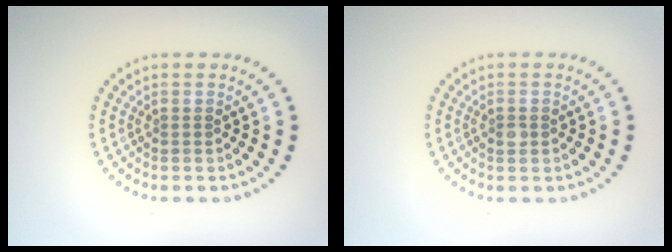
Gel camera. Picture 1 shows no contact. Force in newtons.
{"total": 1.0, "press": 1.0, "slide": 0.1}